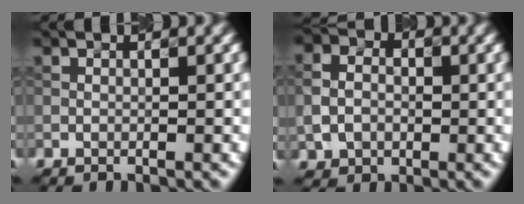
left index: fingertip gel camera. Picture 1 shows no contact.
{"total": 3.1, "force": [-0.1, 2.7, 1.6], "torque": [-0.040, 0.002, 0.001]}